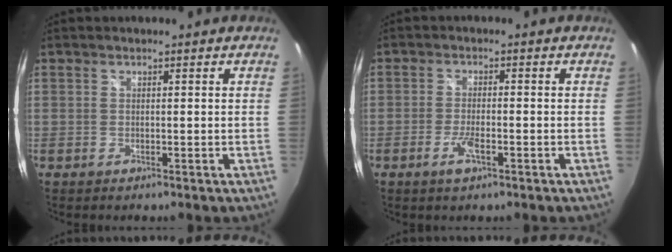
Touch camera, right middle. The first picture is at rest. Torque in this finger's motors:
{"motor_torque": [1.26, -0.44, 0.03, 0.01]}